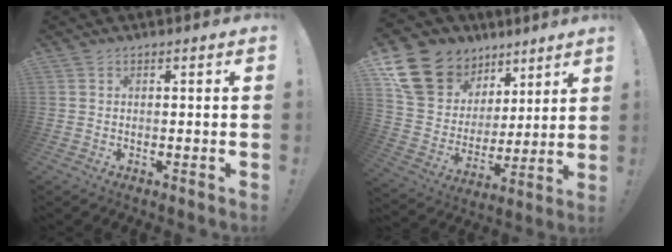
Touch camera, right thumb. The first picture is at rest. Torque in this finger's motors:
{"motor_torque": [1.50, 1.96, -0.02, -0.03, 0.00]}